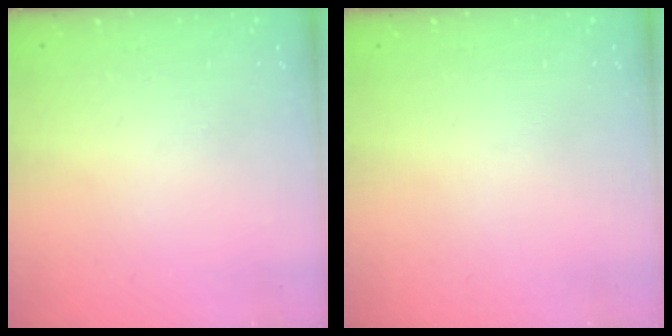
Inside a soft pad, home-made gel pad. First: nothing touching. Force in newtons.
{"total": 0.0}